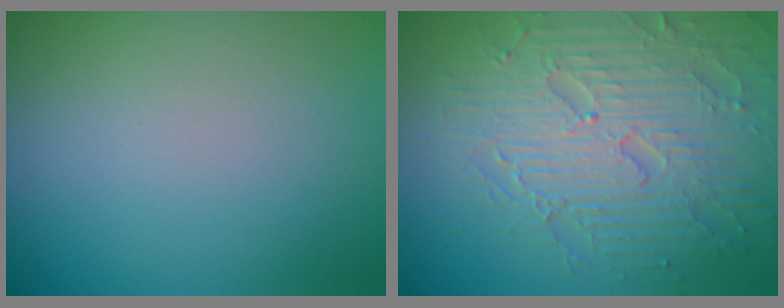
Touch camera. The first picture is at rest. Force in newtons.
{"total": 8.2, "press": 6.1, "slide": 5.5}